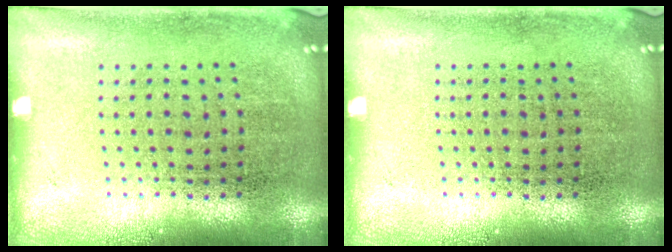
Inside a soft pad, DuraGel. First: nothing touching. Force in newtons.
{"total": 0.0}